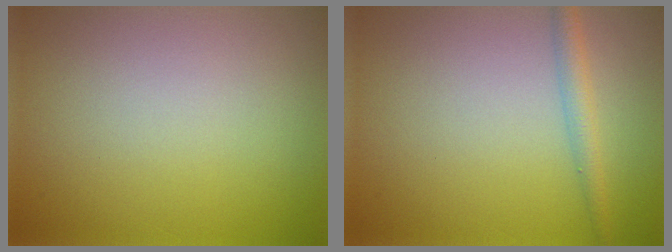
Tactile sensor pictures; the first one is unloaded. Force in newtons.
{"total": 2.0, "press": 2.0, "slide": 0.0}